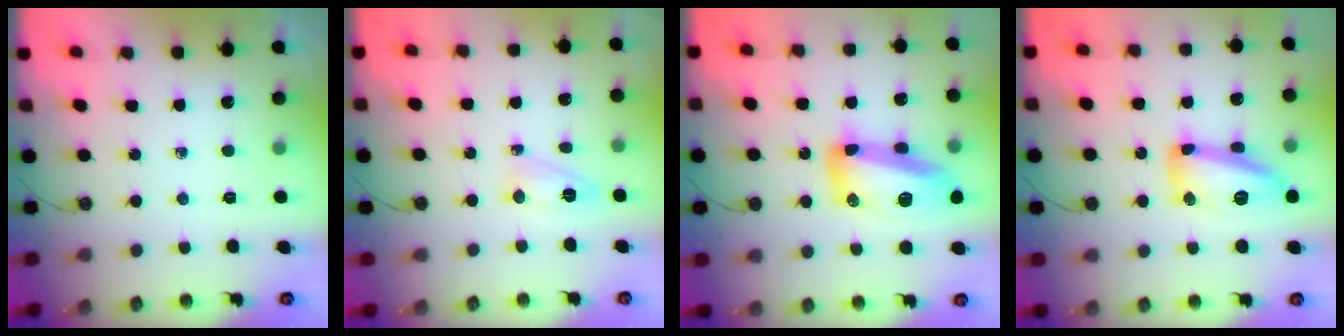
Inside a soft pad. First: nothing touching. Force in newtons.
{"total": 5.6, "press": 5.6, "slide": 0.4}
{"total": 17.0, "press": 16.7, "slide": 2.9}
{"total": 15.2, "press": 15.2, "slide": 1.1}